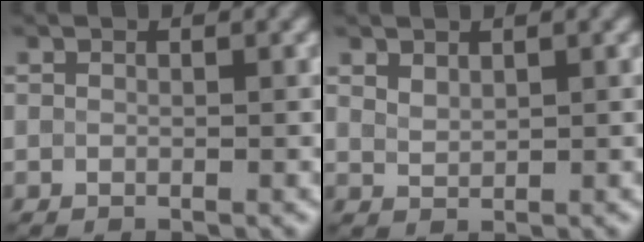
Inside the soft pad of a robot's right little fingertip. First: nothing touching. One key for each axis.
{"total": 1.2, "fx": 1.0, "fy": 0.5, "fz": 0.5, "tx": -0.015, "ty": 0.003, "tz": 0.024}